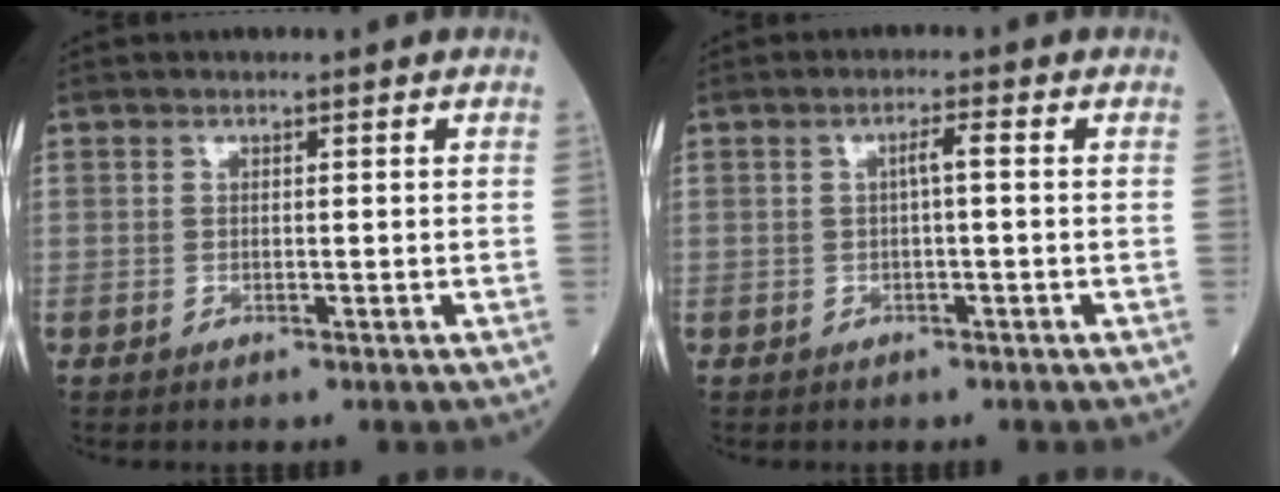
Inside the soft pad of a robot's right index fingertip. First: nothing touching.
{"total": 1.9, "force": [0.1, 0.1, 1.9], "torque": [-0.029, 0.005, 0.001]}